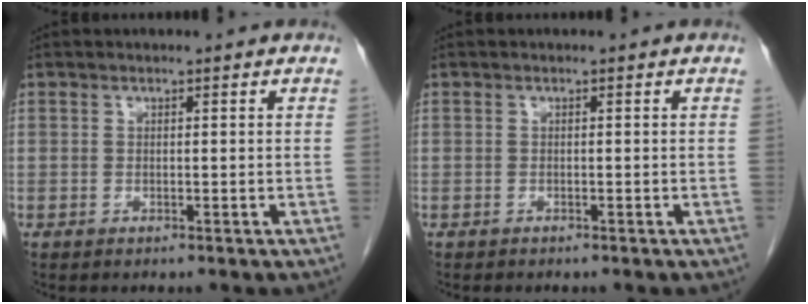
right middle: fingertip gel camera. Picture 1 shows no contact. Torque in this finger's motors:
{"motor_torque": [-0.20, -0.29, -0.03, -0.01]}